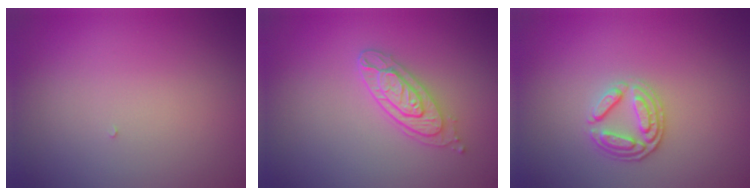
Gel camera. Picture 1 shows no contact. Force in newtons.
{"total": 3.2, "press": 2.6, "slide": 1.9}
{"total": 2.7, "press": 2.4, "slide": 1.2}